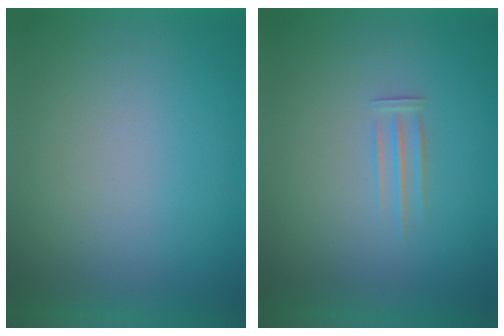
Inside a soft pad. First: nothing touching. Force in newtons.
{"total": 1.6}